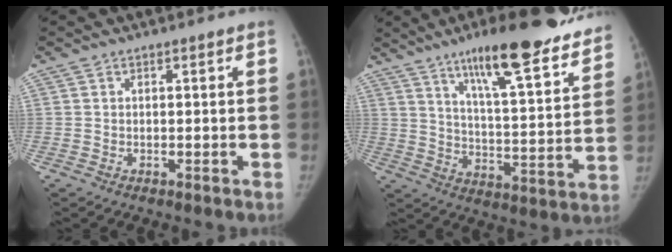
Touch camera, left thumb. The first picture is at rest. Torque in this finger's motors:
{"motor_torque": [1.36, -0.10, 1.31, -1.38, 0.43]}